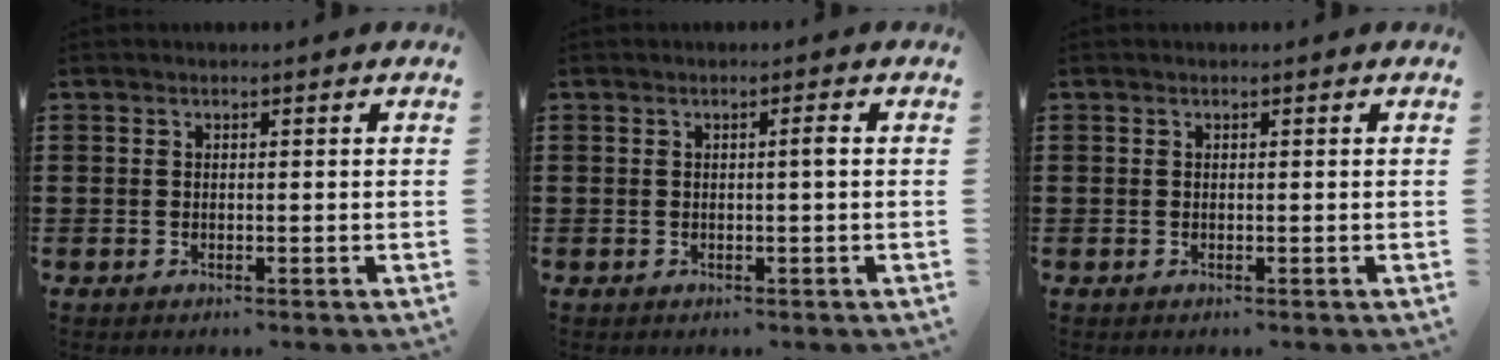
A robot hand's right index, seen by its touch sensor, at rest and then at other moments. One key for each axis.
{"total": 1.2, "fx": 0.0, "fy": -0.2, "fz": 1.2, "tx": -0.021, "ty": 0.000, "tz": -0.003}
{"total": 0.0}